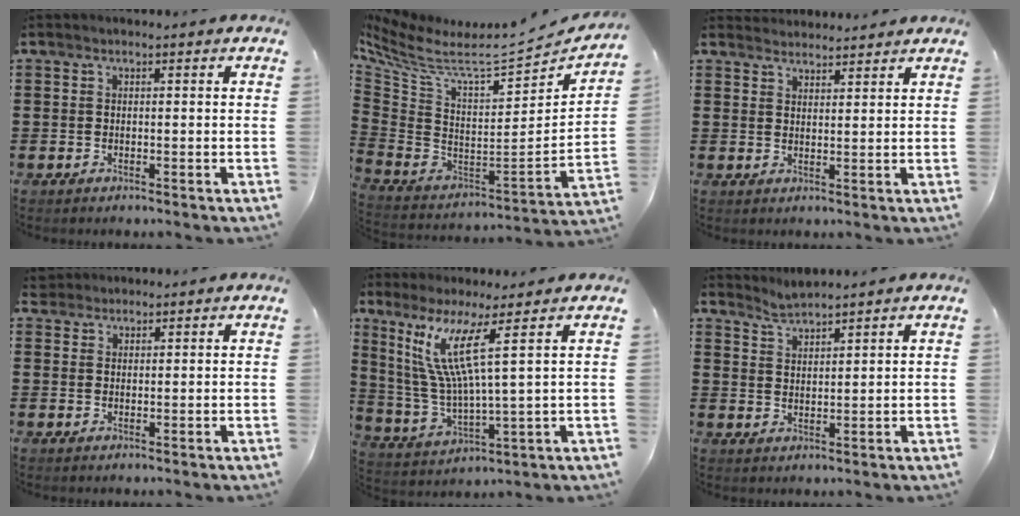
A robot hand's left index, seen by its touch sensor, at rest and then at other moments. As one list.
[{"total": 5.4, "force": [4.1, 1.0, 3.3], "torque": [-0.087, -0.054, 0.062]}, {"total": 2.5, "force": [2.5, 0.1, -0.3], "torque": [-0.001, -0.007, 0.049]}, {"total": 1.9, "force": [1.7, 0.8, 0.0], "torque": [-0.007, 0.006, 0.034]}, {"total": 10.3, "force": [5.6, 0.3, 8.6], "torque": [-0.197, -0.030, 0.093]}, {"total": 2.5, "force": [2.5, -0.4, -0.3], "torque": [-0.003, -0.006, 0.049]}]